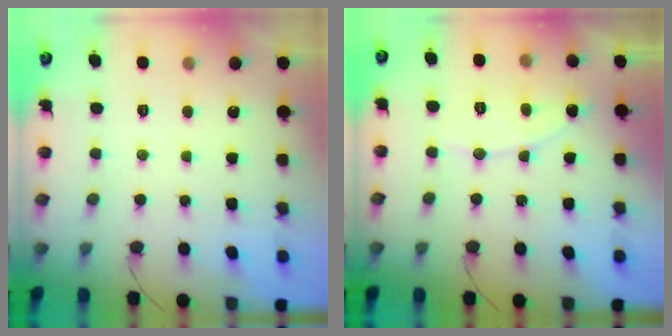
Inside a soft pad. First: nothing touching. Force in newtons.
{"total": 6.2, "press": 6.2, "slide": 0.4}